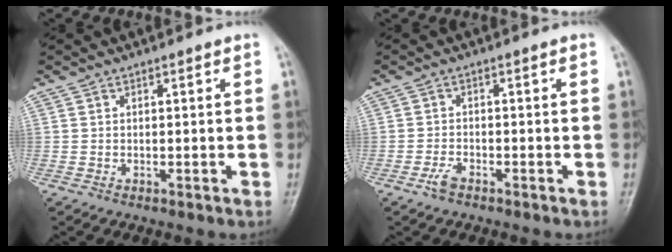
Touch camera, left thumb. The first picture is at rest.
{"total": 2.2, "force": [-1.6, 0.9, 1.3], "torque": [-0.033, 0.008, -0.032]}